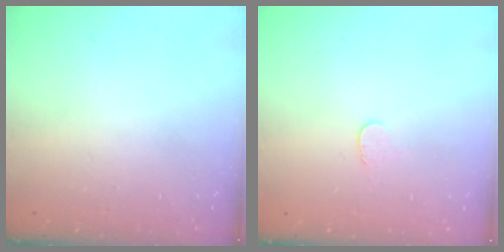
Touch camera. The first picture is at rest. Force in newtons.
{"total": 3.2, "press": 3.1, "slide": 0.3}